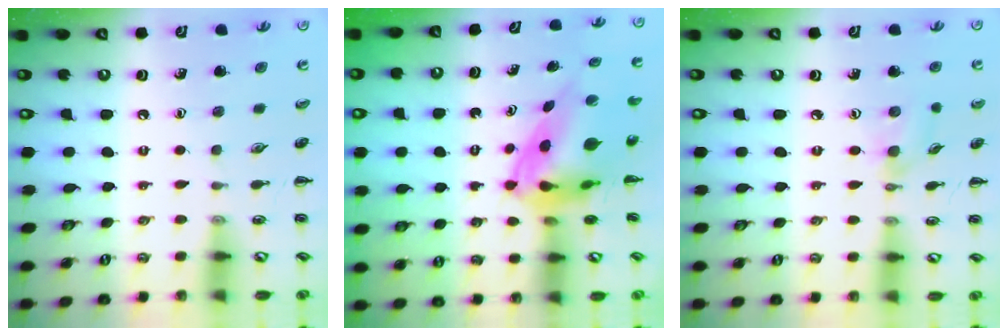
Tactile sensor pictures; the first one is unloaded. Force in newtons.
{"total": 7.3, "press": 7.2, "slide": 1.1}
{"total": 3.8, "press": 3.5, "slide": 1.3}